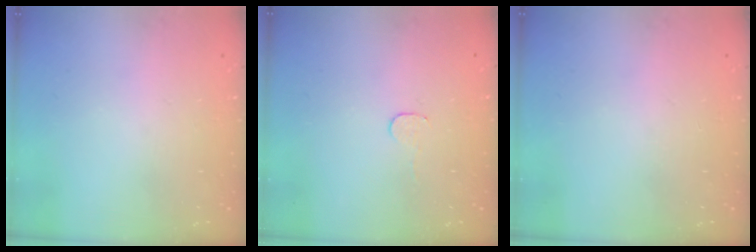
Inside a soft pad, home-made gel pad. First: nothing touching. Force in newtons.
{"total": 2.8, "press": 2.8, "slide": 0.2}
{"total": 0.0}